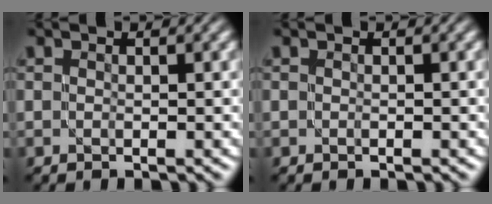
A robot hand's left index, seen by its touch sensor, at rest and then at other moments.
{"total": 0.0}